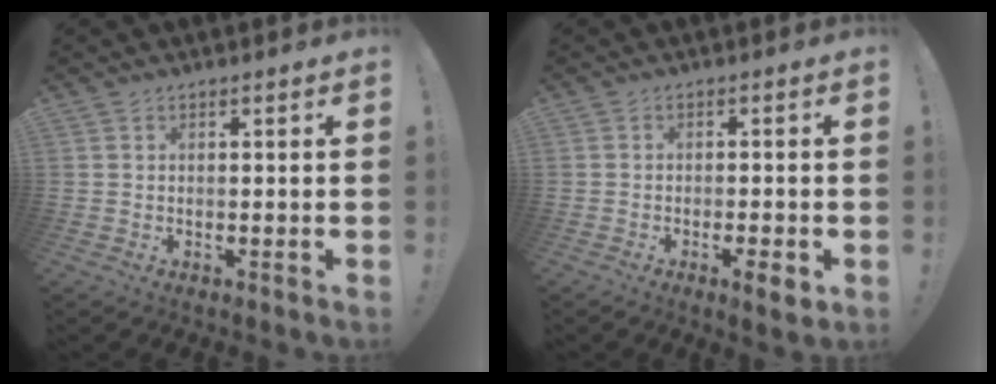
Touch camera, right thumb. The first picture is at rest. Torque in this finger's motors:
{"motor_torque": [0.61, 0.62, 0.21, -0.19, 0.17]}